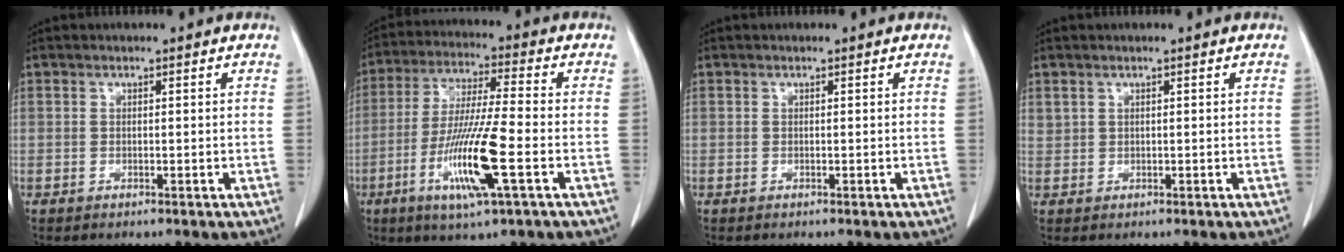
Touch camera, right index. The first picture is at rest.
{"total": 13.4, "force": [-4.5, 0.3, 12.6], "torque": [-0.251, -0.020, -0.085]}
{"total": 0.0}
{"total": 0.8, "force": [0.6, 0.6, 0.1], "torque": [0.003, 0.009, 0.013]}